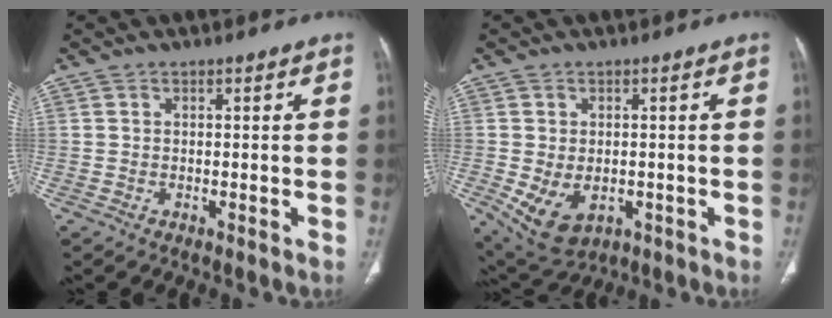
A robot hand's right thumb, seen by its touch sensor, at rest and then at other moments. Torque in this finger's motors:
{"motor_torque": [-0.30, 0.45, -0.30, 0.08, 0.24]}